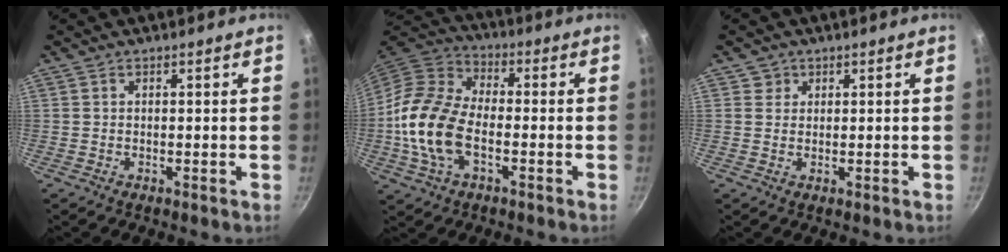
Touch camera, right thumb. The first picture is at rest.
{"total": 16.2, "force": [-3.2, 9.6, 12.6], "torque": [-0.235, 0.031, -0.078]}
{"total": 2.0, "force": [0.8, 1.9, 0.2], "torque": [0.013, 0.000, 0.008]}